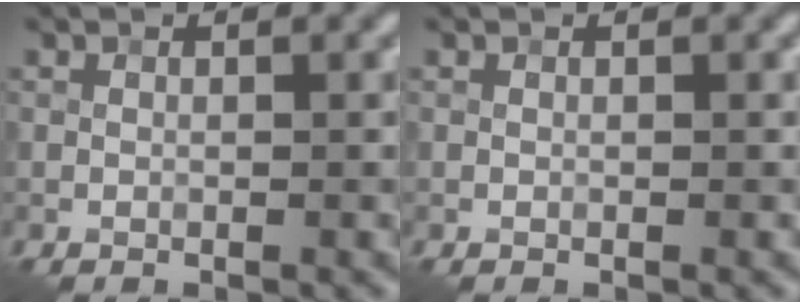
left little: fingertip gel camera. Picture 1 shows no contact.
{"total": 0.0}